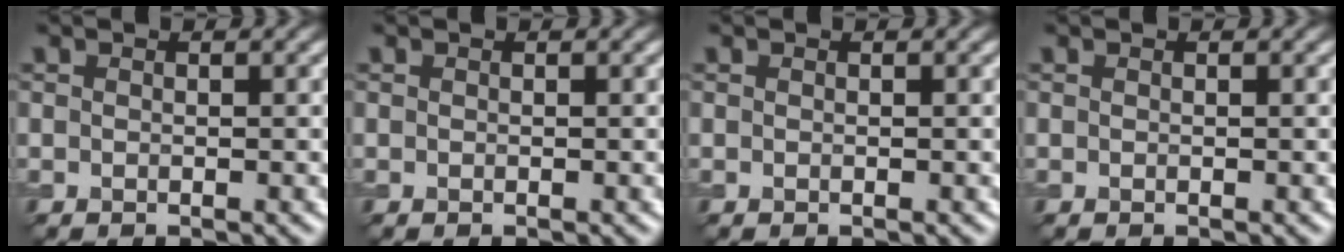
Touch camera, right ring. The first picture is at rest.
{"total": 0.0}
{"total": 0.0}
{"total": 0.0}